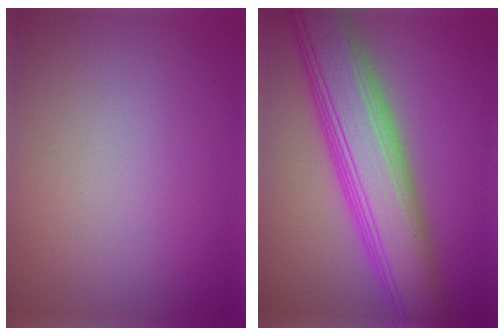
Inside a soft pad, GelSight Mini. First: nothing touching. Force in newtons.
{"total": 10.5, "press": 10.5, "slide": 0.3}